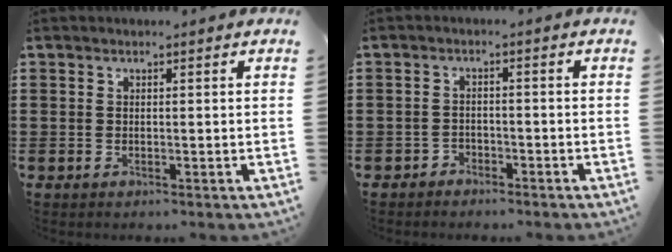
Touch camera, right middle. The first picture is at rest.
{"total": 2.0, "force": [-1.9, 0.7, -0.1], "torque": [-0.006, 0.002, -0.044]}